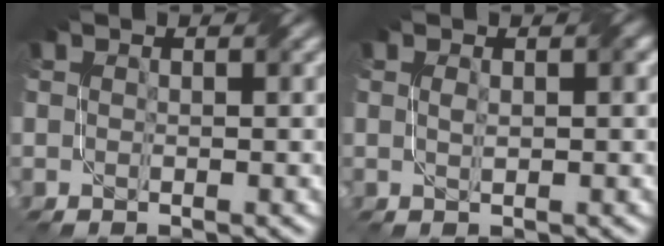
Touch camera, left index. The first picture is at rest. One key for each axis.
{"total": 0.9, "fx": 0.2, "fy": 0.2, "fz": 0.9, "tx": -0.019, "ty": 0.003, "tz": 0.005}